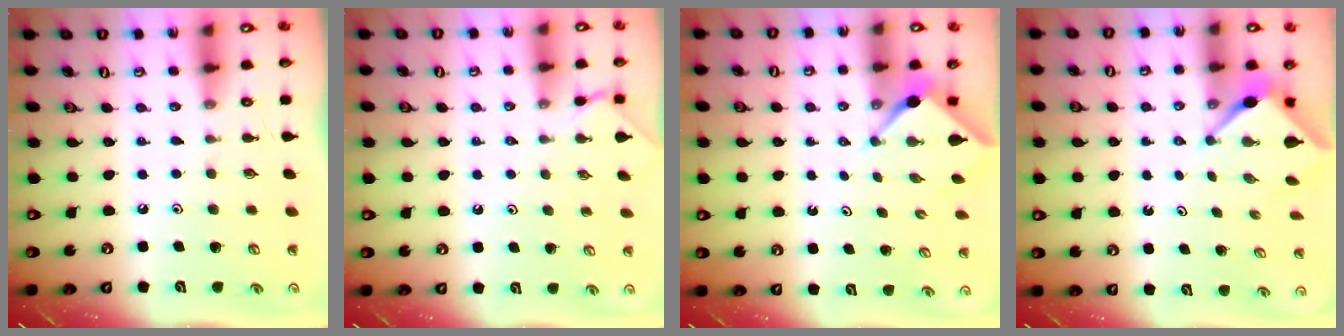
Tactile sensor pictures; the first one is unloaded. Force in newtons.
{"total": 1.4, "press": 1.4, "slide": 0.2}
{"total": 2.3, "press": 2.3, "slide": 0.2}
{"total": 3.0, "press": 3.0, "slide": 0.2}